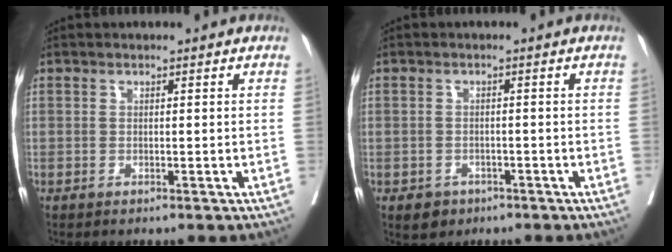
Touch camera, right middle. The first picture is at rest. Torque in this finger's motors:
{"motor_torque": [0.45, -0.37, 0.15, 0.00]}